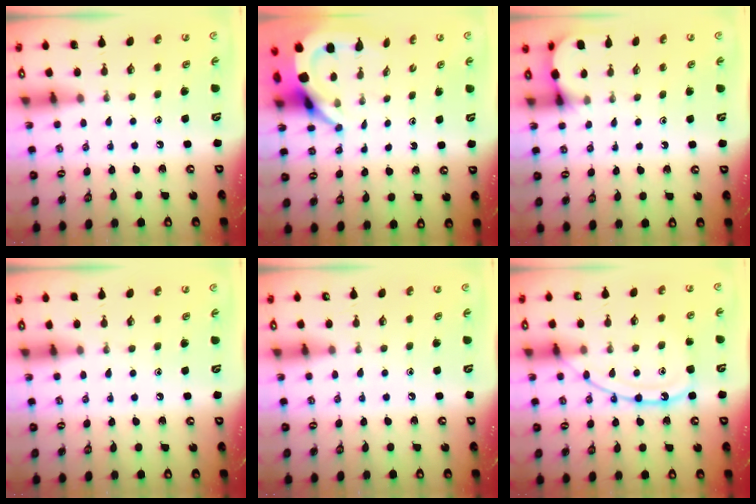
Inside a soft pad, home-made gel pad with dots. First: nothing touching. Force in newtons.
{"total": 5.6, "press": 5.6, "slide": 0.7}
{"total": 1.3, "press": 1.3, "slide": 0.1}
{"total": 2.7, "press": 2.7, "slide": 0.5}
{"total": 4.3, "press": 4.2, "slide": 0.7}
{"total": 13.0, "press": 13.0, "slide": 1.2}